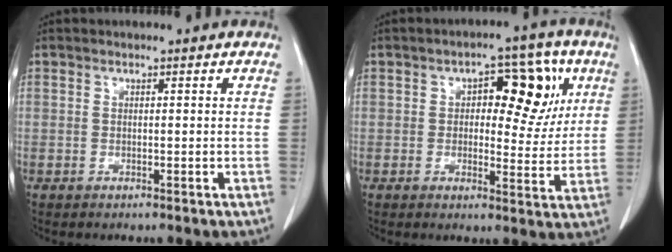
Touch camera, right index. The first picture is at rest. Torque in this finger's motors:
{"motor_torque": [0.30, 0.19, 0.20, 0.04]}